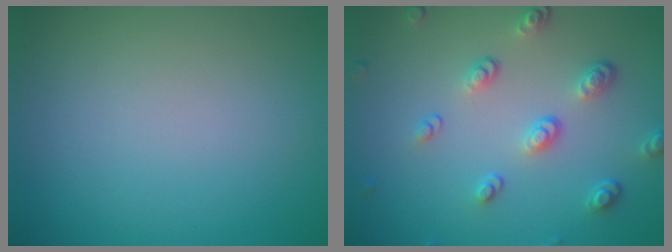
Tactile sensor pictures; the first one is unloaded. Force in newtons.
{"total": 3.5, "press": 2.7, "slide": 2.3}